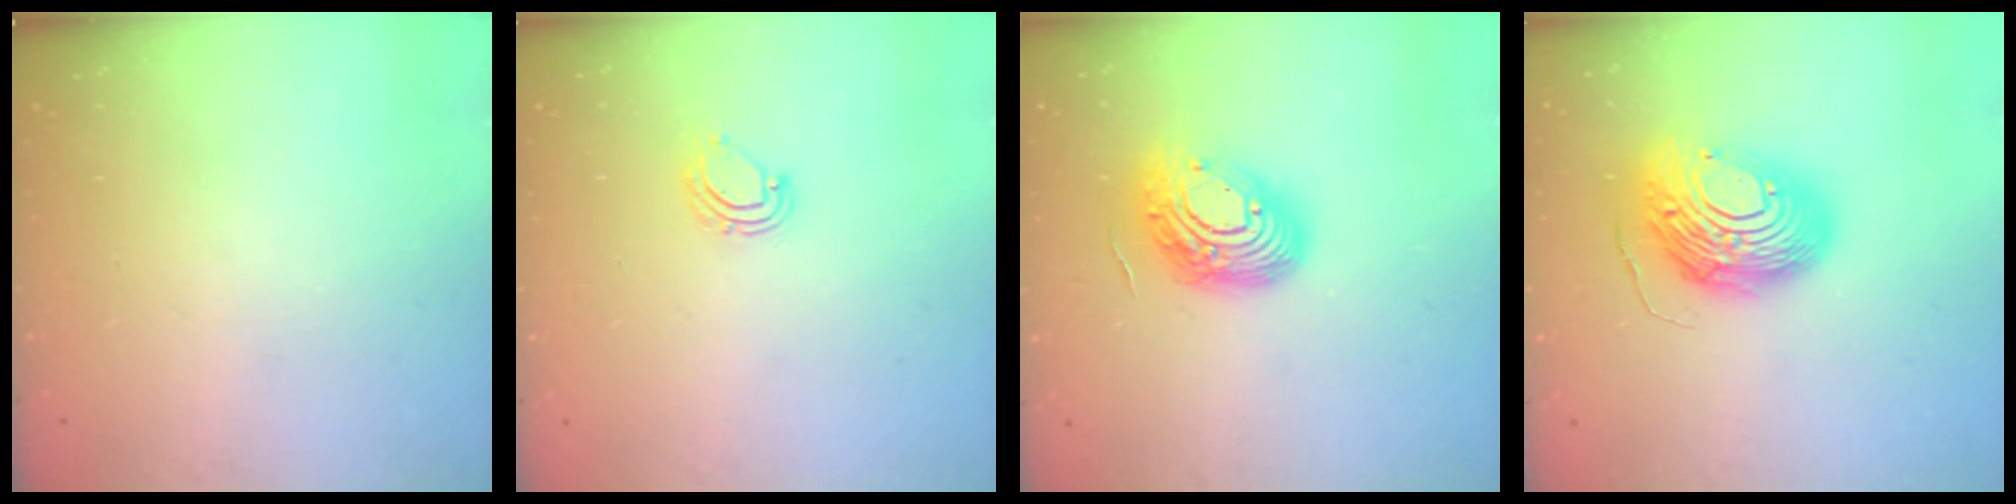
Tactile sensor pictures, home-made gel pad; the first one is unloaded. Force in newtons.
{"total": 6.5, "press": 6.5, "slide": 1.1}
{"total": 16.1, "press": 16.0, "slide": 1.1}
{"total": 16.2, "press": 16.2, "slide": 1.3}